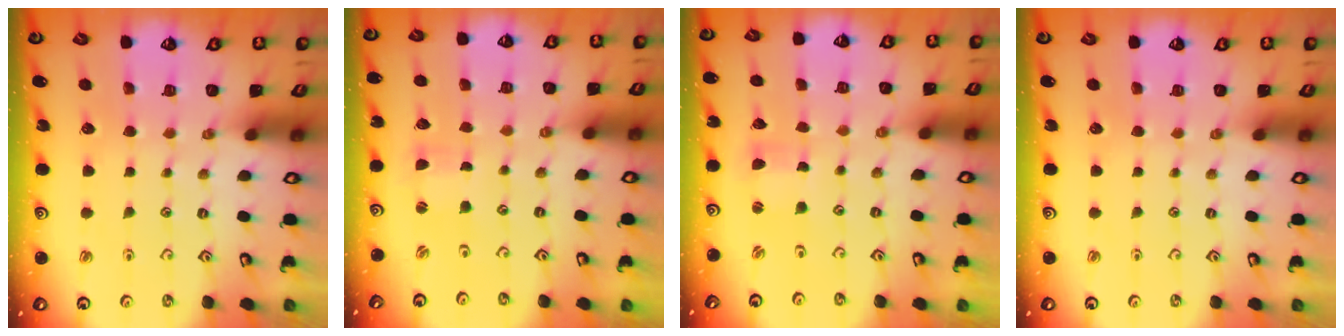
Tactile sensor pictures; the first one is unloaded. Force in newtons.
{"total": 0.0}
{"total": 1.6, "press": 1.5, "slide": 0.4}
{"total": 0.0}